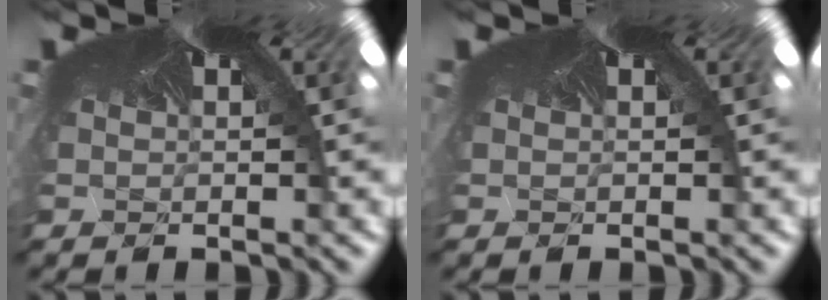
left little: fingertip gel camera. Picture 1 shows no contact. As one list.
[{"total": 0.0}]